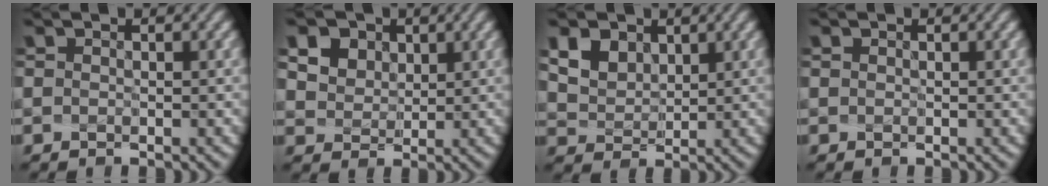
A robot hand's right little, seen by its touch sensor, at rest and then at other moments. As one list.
[{"total": 8.6, "force": [4.7, 6.2, 3.7], "torque": [-0.096, 0.024, 0.083]}, {"total": 6.6, "force": [3.9, 4.5, 2.8], "torque": [-0.091, 0.015, 0.076]}, {"total": 0.0}]